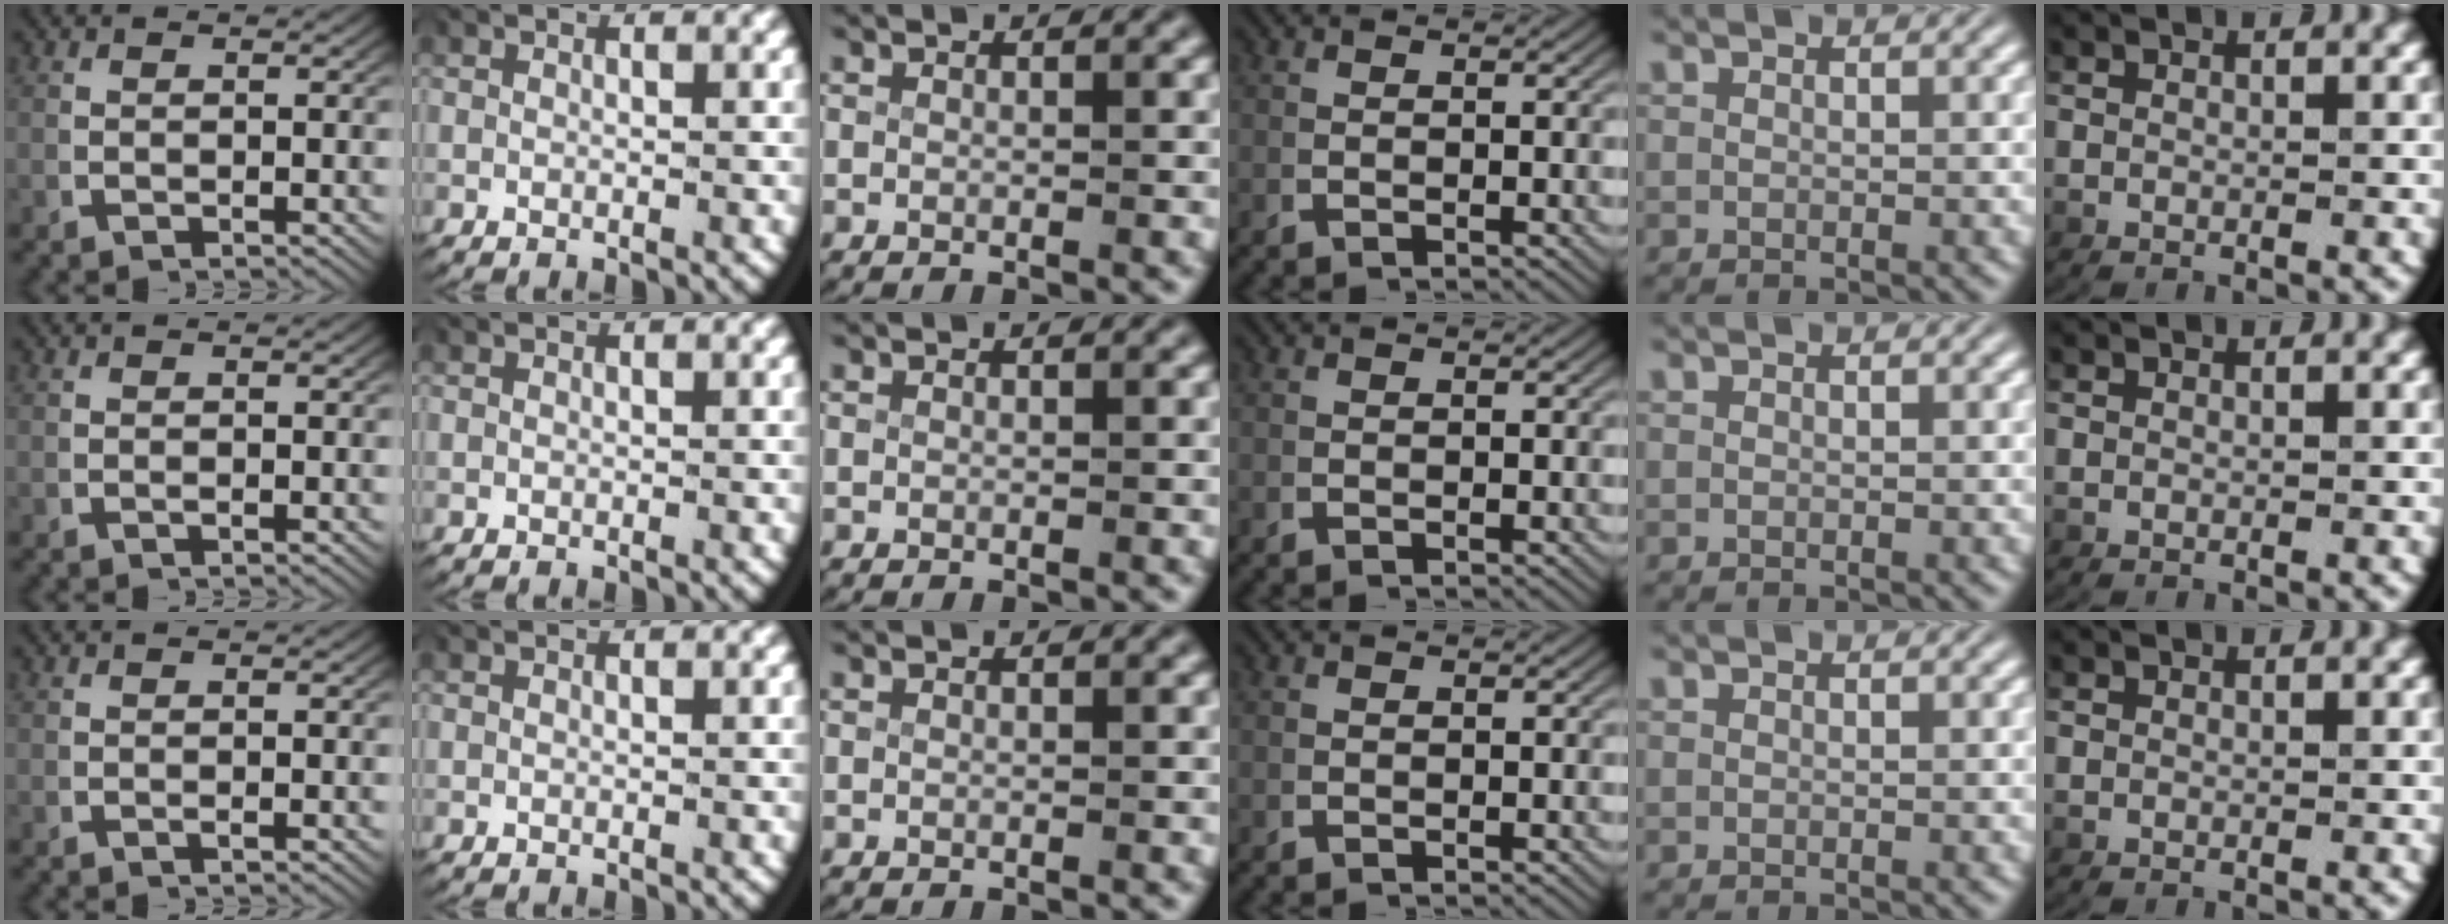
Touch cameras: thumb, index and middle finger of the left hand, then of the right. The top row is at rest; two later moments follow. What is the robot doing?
{"motion": "lift_and_place", "object": "paper"}